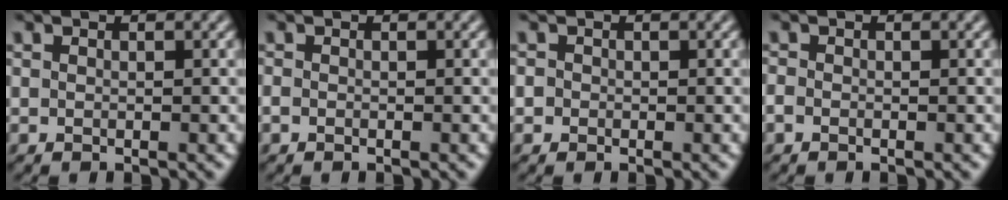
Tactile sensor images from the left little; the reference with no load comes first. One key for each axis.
{"total": 0.5, "fx": -0.3, "fy": 0.4, "fz": 0.2, "tx": -0.005, "ty": 0.000, "tz": -0.008}
{"total": 1.4, "fx": 0.2, "fy": 1.3, "fz": 0.5, "tx": -0.003, "ty": 0.008, "tz": 0.000}
{"total": 0.8, "fx": -0.5, "fy": 0.6, "fz": 0.3, "tx": -0.006, "ty": -0.001, "tz": -0.012}